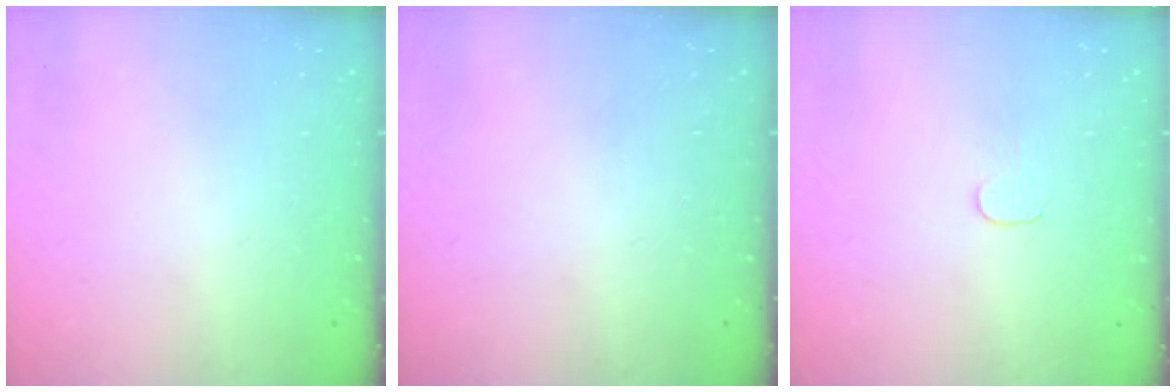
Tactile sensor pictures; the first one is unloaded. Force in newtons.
{"total": 0.0}
{"total": 3.7, "press": 3.7, "slide": 0.4}